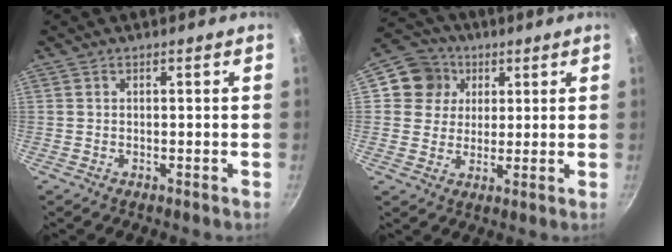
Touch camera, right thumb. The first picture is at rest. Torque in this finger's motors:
{"motor_torque": [0.22, 0.13, 0.23, 0.06, -0.01]}